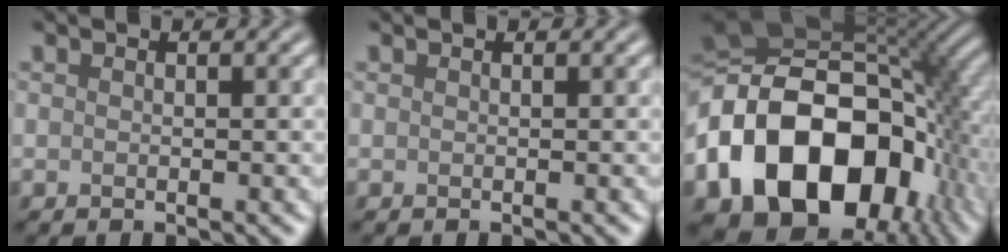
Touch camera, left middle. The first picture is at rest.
{"total": 0.0}
{"total": 20.6, "force": [-4.7, 14.1, 14.3], "torque": [-0.294, -0.012, -0.084]}